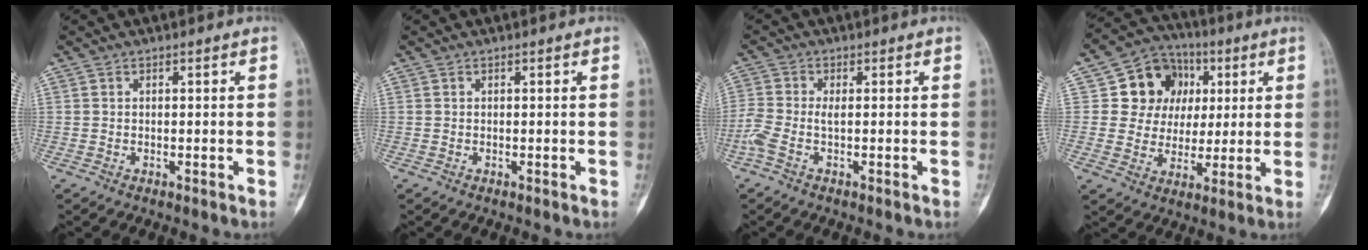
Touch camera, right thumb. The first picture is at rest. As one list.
[{"total": 0.0}, {"total": 3.6, "force": [-0.9, 1.3, 3.3], "torque": [-0.095, 0.007, -0.023]}, {"total": 12.9, "force": [3.5, 11.4, 4.9], "torque": [-0.024, 0.003, 0.059]}]